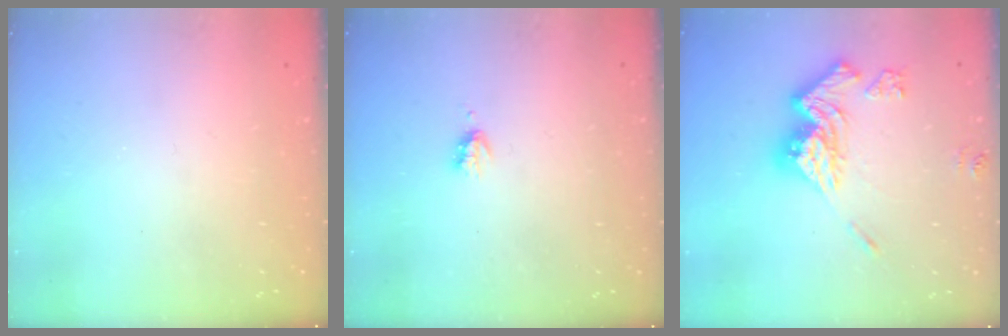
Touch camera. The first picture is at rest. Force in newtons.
{"total": 2.9, "press": 2.8, "slide": 0.5}
{"total": 15.0, "press": 15.0, "slide": 1.5}